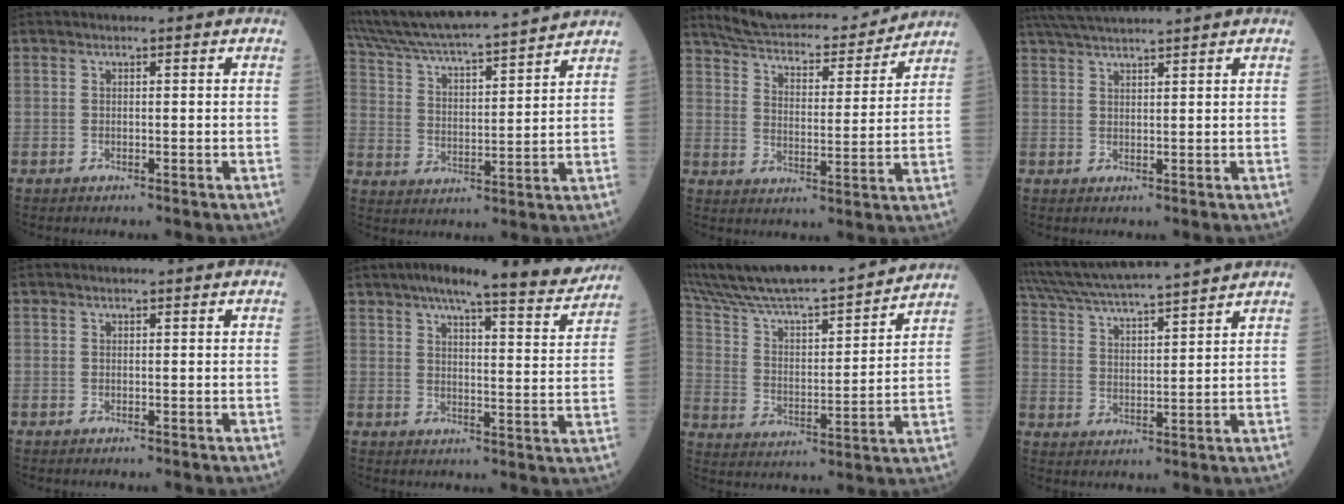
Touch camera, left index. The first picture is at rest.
{"total": 19.8, "force": [18.3, 0.9, 7.6], "torque": [-0.141, 0.015, 0.292]}
{"total": 17.7, "force": [16.5, 3.1, 5.5], "torque": [-0.082, -0.001, 0.237]}
{"total": 8.5, "force": [7.8, -0.3, 3.5], "torque": [-0.065, 0.034, 0.129]}
{"total": 0.8, "force": [0.7, 0.0, 0.2], "torque": [-0.007, 0.006, 0.012]}
{"total": 18.2, "force": [15.5, 2.0, 9.3], "torque": [-0.128, -0.003, 0.197]}
{"total": 22.8, "force": [20.3, 2.5, 10.0], "torque": [-0.177, 0.015, 0.320]}
{"total": 16.9, "force": [15.6, 0.0, 6.7], "torque": [-0.135, 0.023, 0.252]}